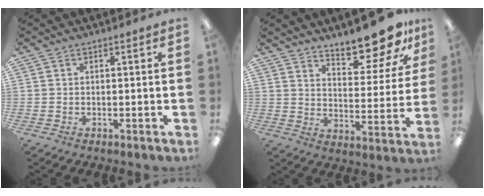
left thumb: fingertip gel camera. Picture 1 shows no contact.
{"total": 14.3, "force": [12.5, 3.4, 6.1], "torque": [-0.081, -0.099, 0.214]}